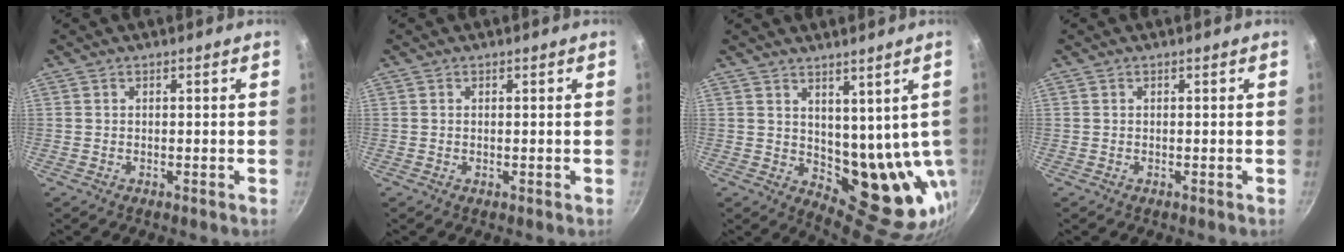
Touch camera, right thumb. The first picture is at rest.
{"total": 0.0}
{"total": 12.5, "force": [4.2, 7.3, 9.3], "torque": [-0.087, -0.036, 0.088]}
{"total": 0.0}